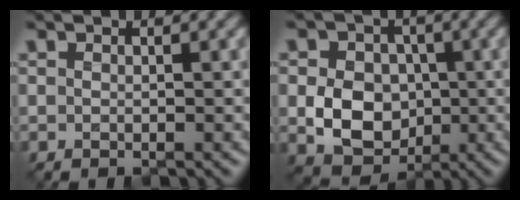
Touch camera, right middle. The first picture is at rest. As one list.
[{"total": 6.5, "force": [-0.6, 5.3, 3.7], "torque": [-0.065, -0.005, -0.018]}]